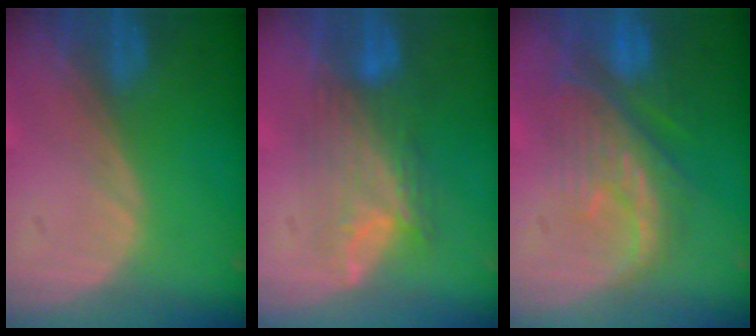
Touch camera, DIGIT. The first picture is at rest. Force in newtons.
{"total": 7.6, "press": 7.2, "slide": 2.3}
{"total": 10.2, "press": 8.9, "slide": 4.9}